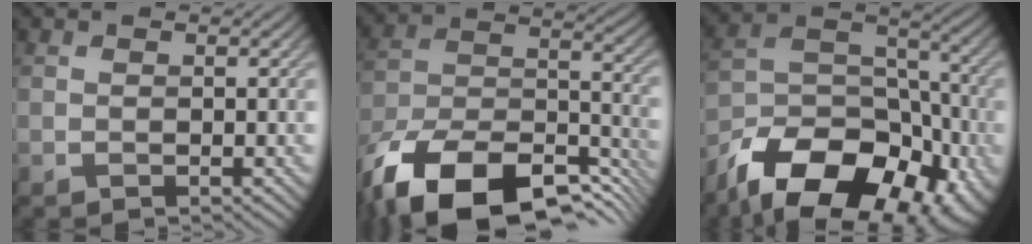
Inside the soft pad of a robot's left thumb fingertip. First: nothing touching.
{"total": 18.1, "force": [-12.6, 8.3, 9.9], "torque": [-0.227, -0.041, -0.206]}
{"total": 16.3, "force": [-10.4, 9.1, 8.7], "torque": [-0.178, -0.027, -0.171]}